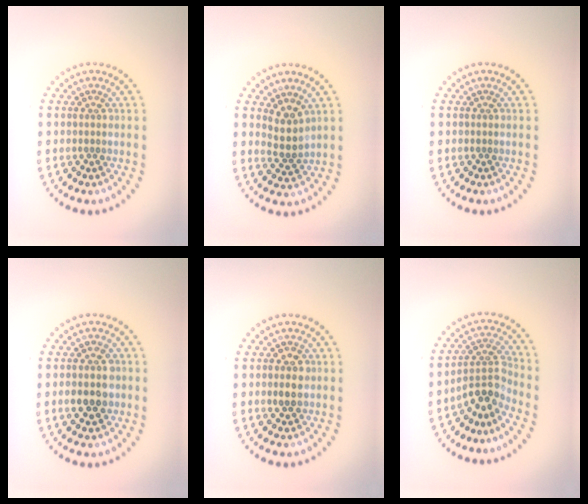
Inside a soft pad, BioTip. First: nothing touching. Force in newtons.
{"total": 2.4, "press": 1.8, "slide": 1.7}
{"total": 0.0}
{"total": 3.7, "press": 3.7, "slide": 0.3}
{"total": 2.1, "press": 2.0, "slide": 0.3}
{"total": 3.5, "press": 2.5, "slide": 2.6}